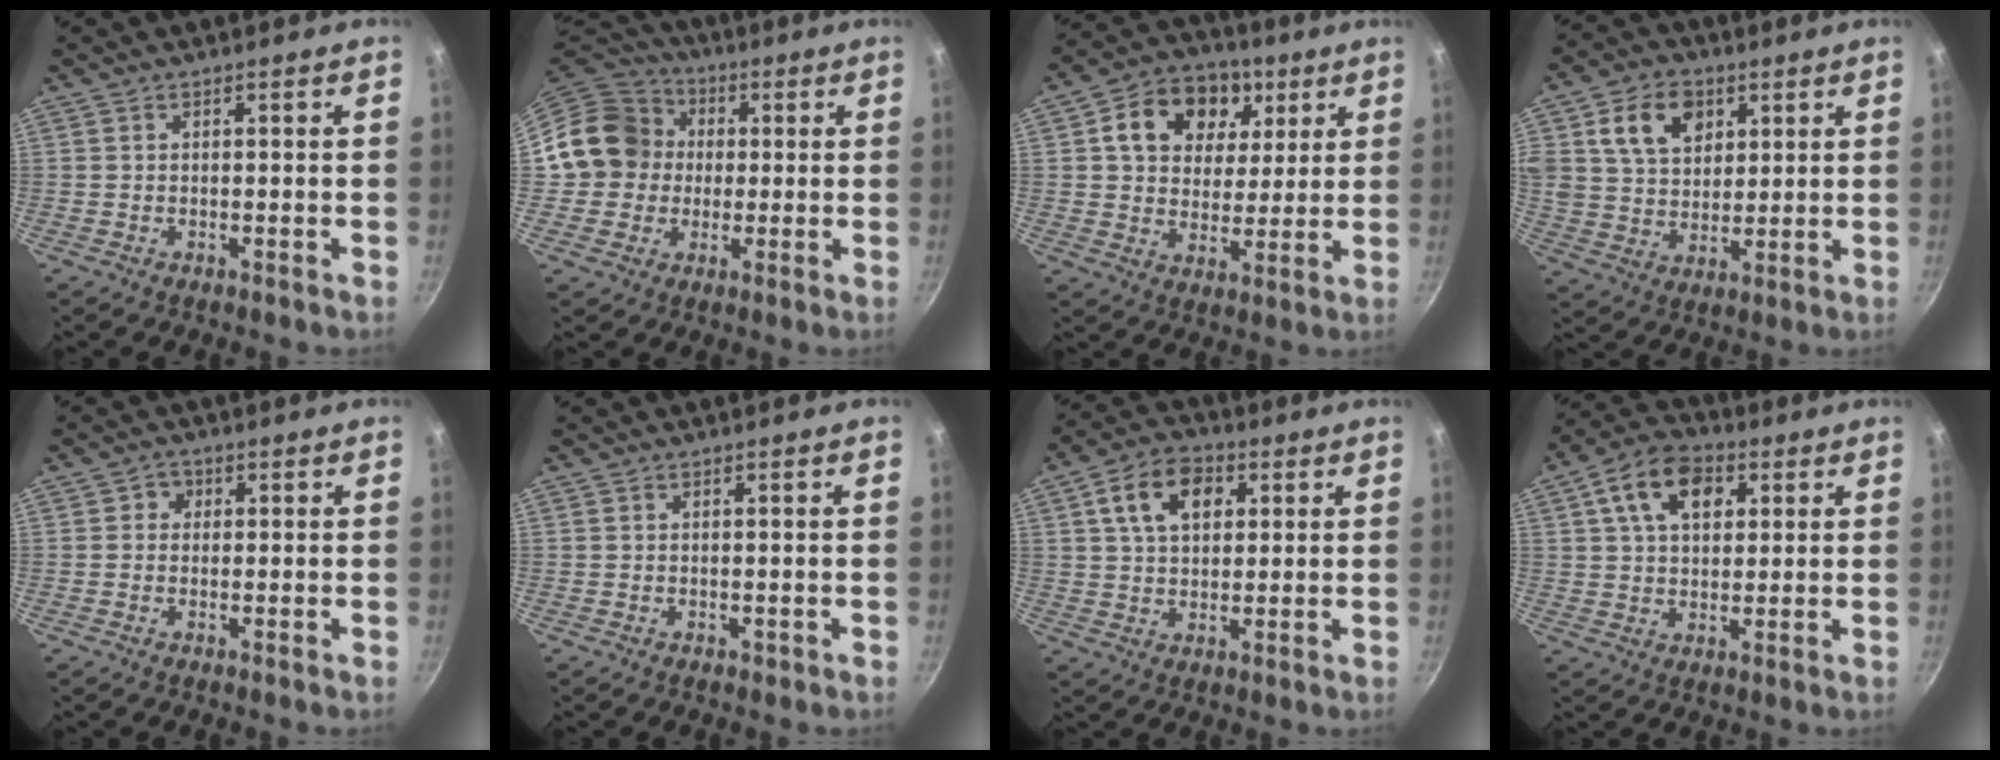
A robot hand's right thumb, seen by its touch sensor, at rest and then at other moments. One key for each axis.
{"total": 13.2, "fx": 1.1, "fy": 12.2, "fz": 5.1, "tx": -0.059, "ty": 0.030, "tz": 0.008}
{"total": 15.4, "fx": 5.6, "fy": 11.8, "fz": 8.2, "tx": -0.111, "ty": -0.001, "tz": 0.081}
{"total": 12.5, "fx": 4.8, "fy": 9.1, "fz": 7.1, "tx": -0.100, "ty": -0.008, "tz": 0.083}
{"total": 2.2, "fx": 0.3, "fy": 2.1, "fz": 0.6, "tx": 0.007, "ty": 0.000, "tz": -0.002}
{"total": 0.0}
{"total": 10.5, "fx": 3.4, "fy": 7.1, "fz": 7.0, "tx": -0.097, "ty": 0.005, "tz": 0.049}
{"total": 11.9, "fx": 4.1, "fy": 7.9, "fz": 7.9, "tx": -0.113, "ty": 0.005, "tz": 0.057}